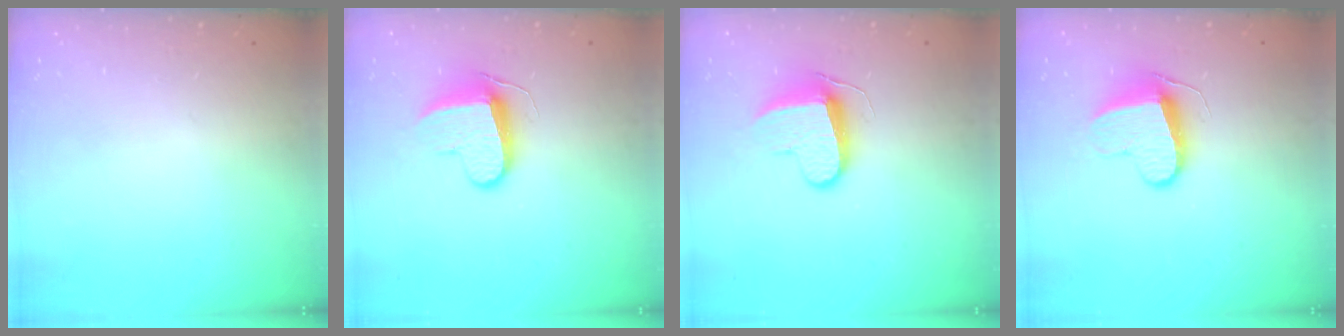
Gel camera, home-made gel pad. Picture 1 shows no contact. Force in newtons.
{"total": 9.5, "press": 9.5, "slide": 0.1}
{"total": 9.5, "press": 9.5, "slide": 0.1}
{"total": 11.2, "press": 11.1, "slide": 0.8}